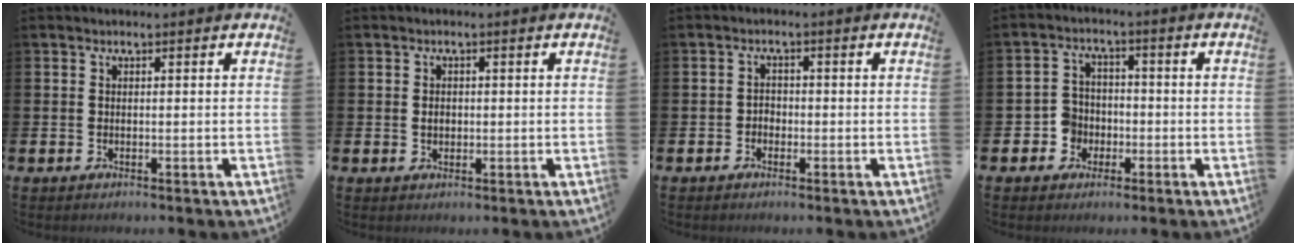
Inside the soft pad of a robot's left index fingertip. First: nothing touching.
{"total": 1.3, "force": [0.1, 1.0, 0.8], "torque": [-0.006, 0.004, -0.003]}
{"total": 1.6, "force": [-1.0, 1.2, 0.3], "torque": [-0.006, 0.005, -0.024]}
{"total": 4.3, "force": [-1.6, 3.9, 0.7], "torque": [-0.022, 0.005, -0.034]}